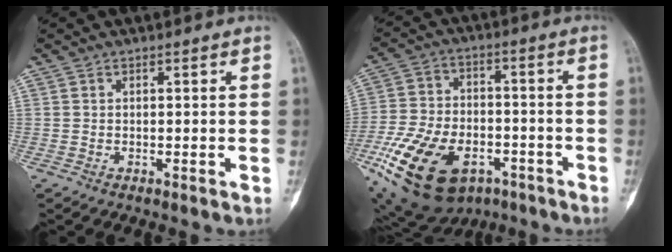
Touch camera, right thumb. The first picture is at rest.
{"total": 22.2, "force": [-10.1, 13.4, 14.6], "torque": [-0.292, 0.024, -0.163]}